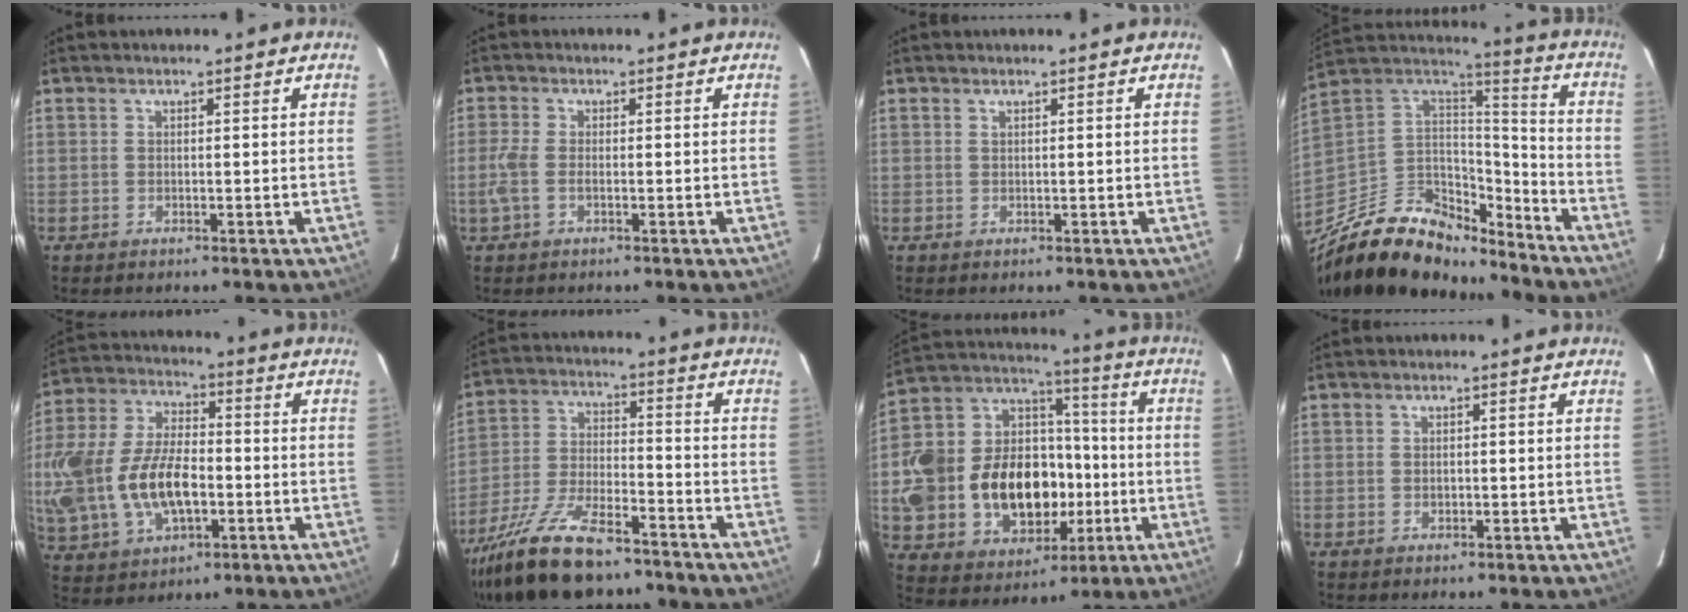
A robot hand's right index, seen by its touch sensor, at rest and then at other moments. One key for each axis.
{"total": 3.5, "fx": -0.9, "fy": 1.5, "fz": 3.0, "tx": -0.073, "ty": -0.002, "tz": -0.020}
{"total": 0.0}
{"total": 23.7, "fx": -17.3, "fy": 10.4, "fz": 12.3, "tx": -0.262, "ty": 0.006, "tz": -0.287}
{"total": 23.7, "fx": -4.0, "fy": 13.9, "fz": 18.8, "tx": -0.437, "ty": -0.007, "tz": -0.057}
{"total": 19.5, "fx": -14.7, "fy": 6.5, "fz": 11.1, "tx": -0.231, "ty": -0.033, "tz": -0.252}
{"total": 24.7, "fx": -4.3, "fy": 18.3, "fz": 16.0, "tx": -0.368, "ty": 0.041, "tz": -0.045}
{"total": 1.1, "fx": -0.1, "fy": 0.9, "fz": 0.6, "tx": -0.010, "ty": 0.003, "tz": -0.001}